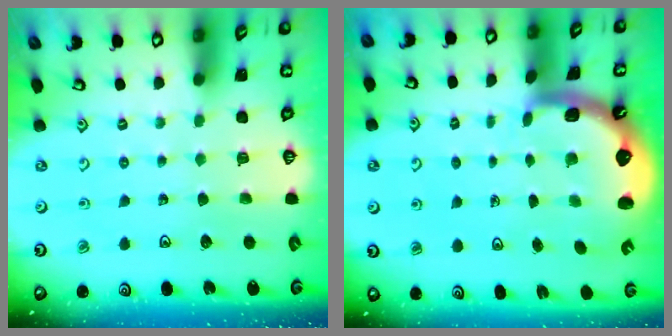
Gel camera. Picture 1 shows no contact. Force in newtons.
{"total": 3.4, "press": 2.4, "slide": 2.4}